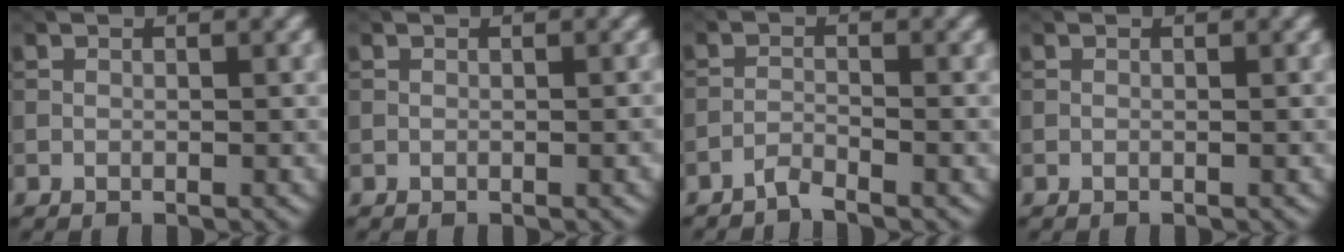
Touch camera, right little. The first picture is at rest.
{"total": 0.9, "force": [-0.2, 0.2, 0.8], "torque": [-0.008, 0.000, -0.001]}
{"total": 1.5, "force": [-1.4, 0.0, 0.5], "torque": [-0.007, 0.003, -0.035]}
{"total": 0.0}